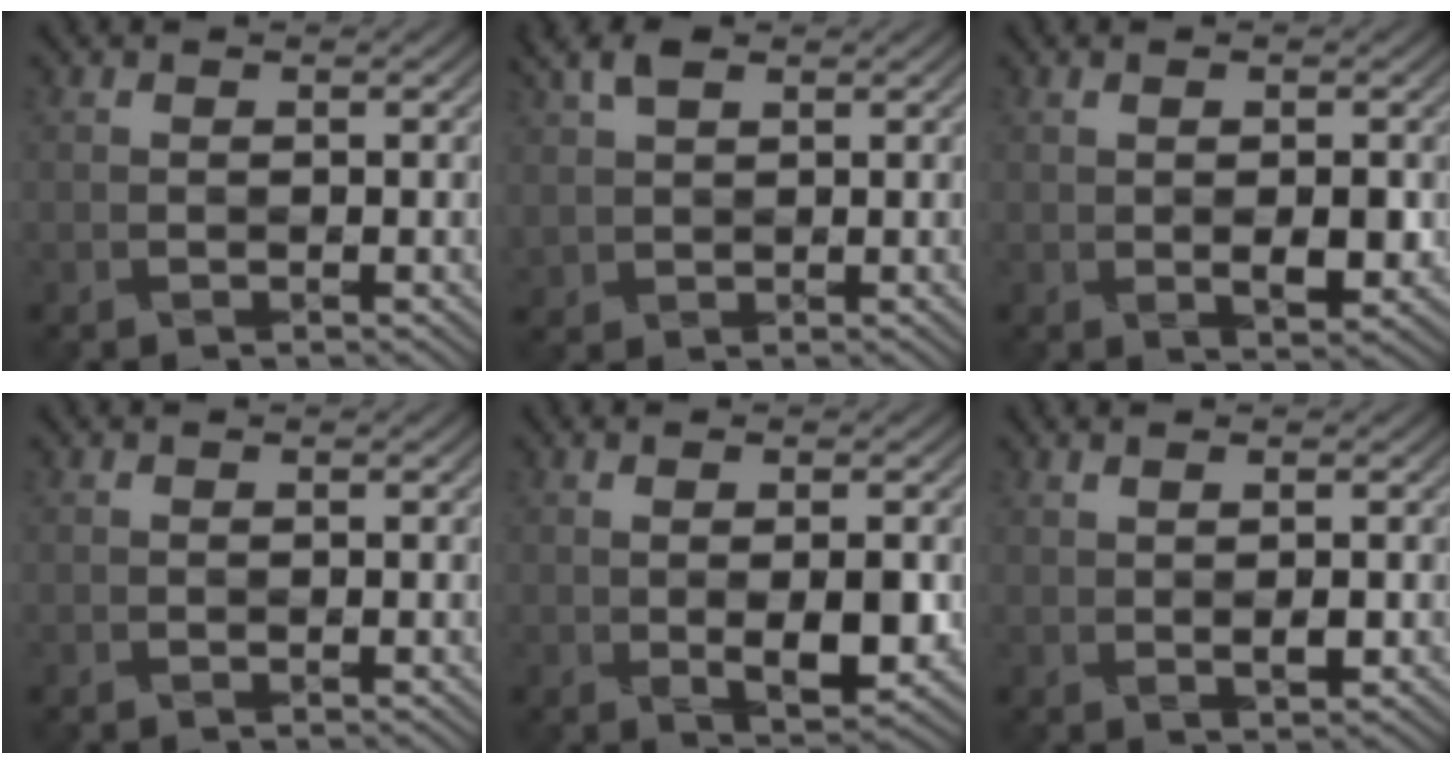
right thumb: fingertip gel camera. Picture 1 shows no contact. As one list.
[{"total": 4.0, "force": [2.6, 2.0, 2.3], "torque": [-0.057, 0.012, 0.056]}, {"total": 2.6, "force": [0.2, 0.8, 2.5], "torque": [-0.048, -0.003, 0.010]}, {"total": 0.0}, {"total": 4.2, "force": [-0.1, 1.0, 4.1], "torque": [-0.073, -0.003, 0.009]}, {"total": 1.7, "force": [0.6, 0.2, 1.6], "torque": [-0.032, 0.003, 0.018]}]